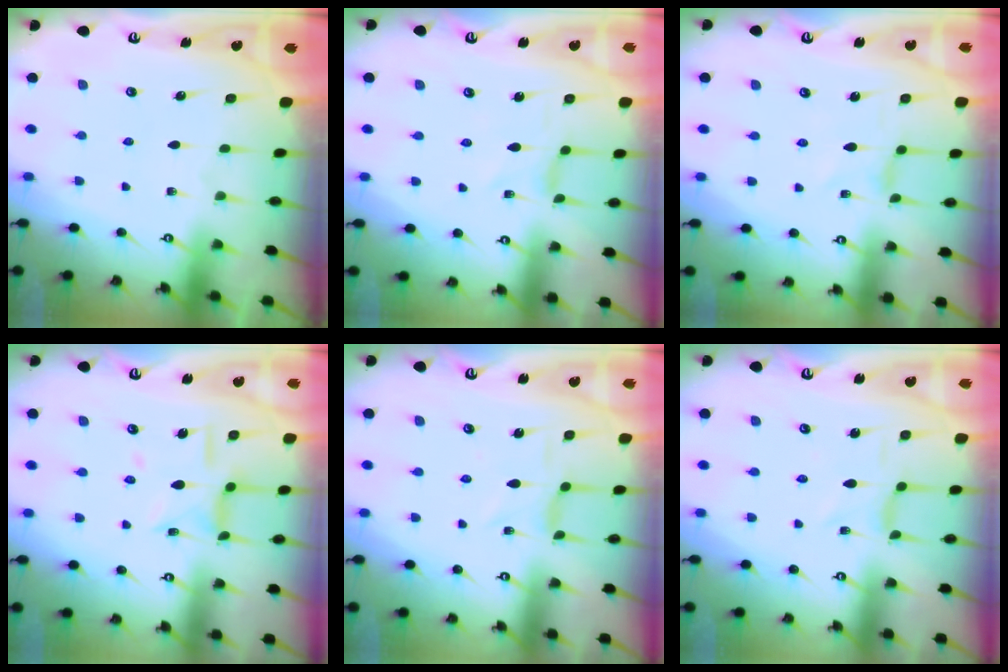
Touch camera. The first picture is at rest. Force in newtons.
{"total": 0.0}
{"total": 0.0}
{"total": 9.0, "press": 9.0, "slide": 0.6}
{"total": 1.6, "press": 1.5, "slide": 0.5}
{"total": 0.8, "press": 0.7, "slide": 0.3}